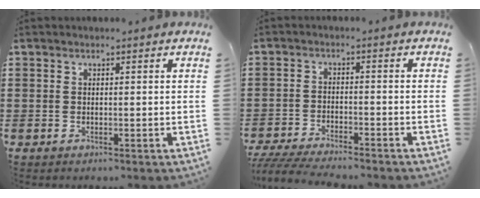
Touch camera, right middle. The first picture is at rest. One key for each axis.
{"total": 4.7, "fx": -4.5, "fy": 0.2, "fz": 1.1, "tx": -0.032, "ty": -0.007, "tz": -0.094}